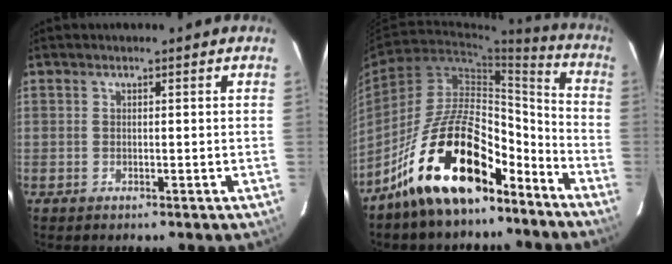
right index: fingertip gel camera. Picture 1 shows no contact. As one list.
[{"total": 20.4, "force": [-14.0, 8.3, 12.2], "torque": [-0.212, 0.034, -0.229]}]